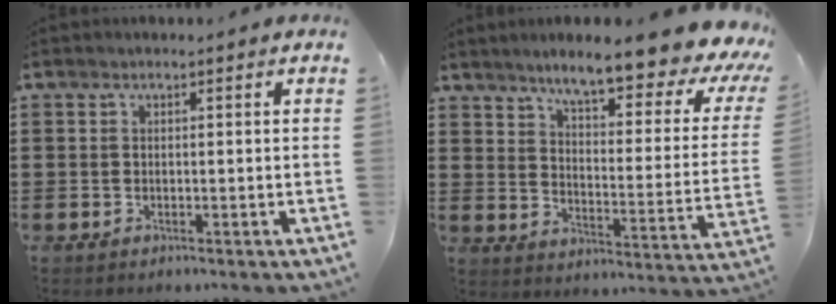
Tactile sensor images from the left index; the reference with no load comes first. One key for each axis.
{"total": 9.6, "fx": 7.6, "fy": 0.4, "fz": 5.9, "tx": -0.120, "ty": -0.055, "tz": 0.116}